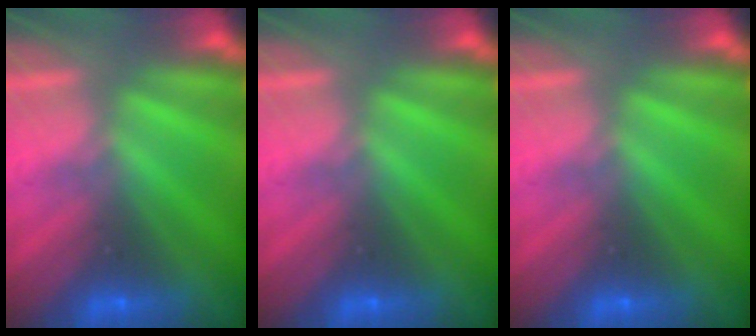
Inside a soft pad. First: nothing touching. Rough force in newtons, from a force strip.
{"total": 0.0}
{"total": 0.0}